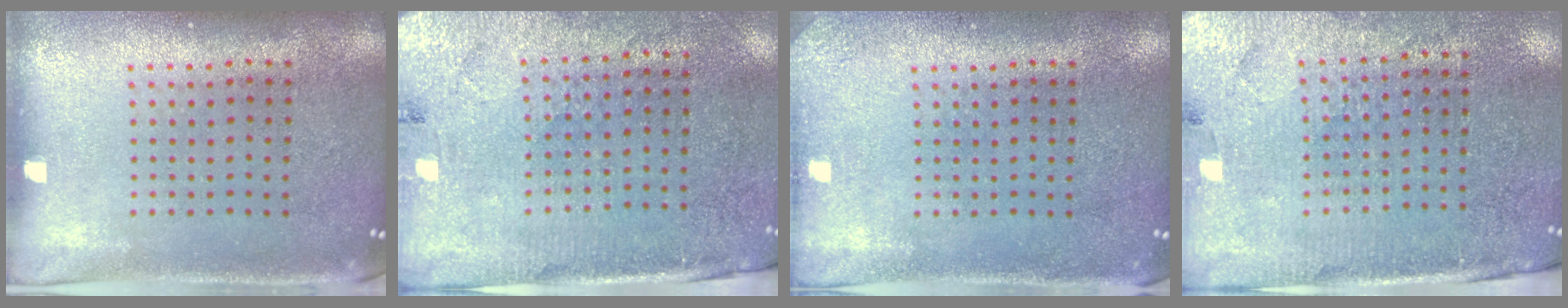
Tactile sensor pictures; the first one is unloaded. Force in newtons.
{"total": 2.7, "press": 2.4, "slide": 1.3}
{"total": 1.4, "press": 1.4, "slide": 0.1}
{"total": 3.1, "press": 2.9, "slide": 1.0}